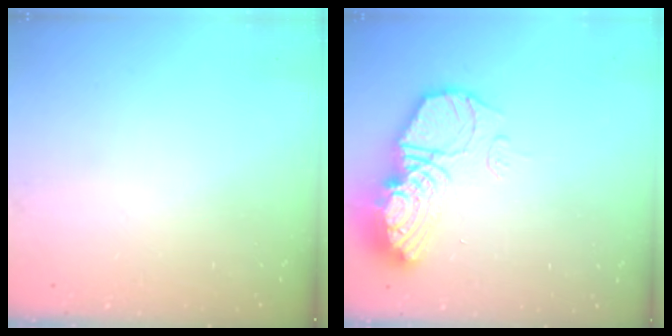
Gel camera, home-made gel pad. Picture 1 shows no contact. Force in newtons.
{"total": 17.3, "press": 17.2, "slide": 1.4}